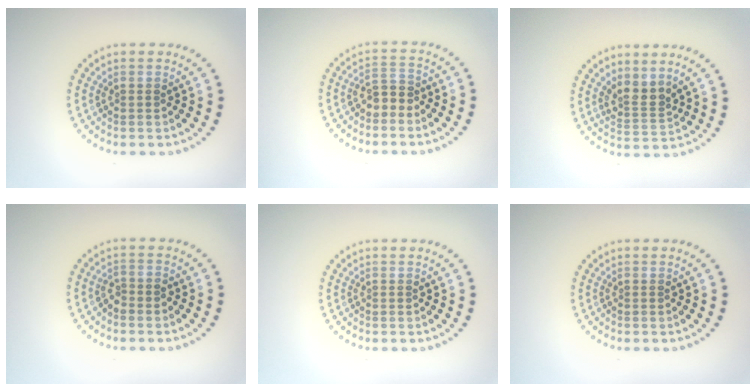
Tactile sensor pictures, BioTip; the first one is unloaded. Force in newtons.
{"total": 2.0, "press": 1.8, "slide": 0.8}
{"total": 2.6, "press": 1.9, "slide": 1.7}
{"total": 1.4, "press": 1.1, "slide": 0.8}
{"total": 0.0}
{"total": 0.0}